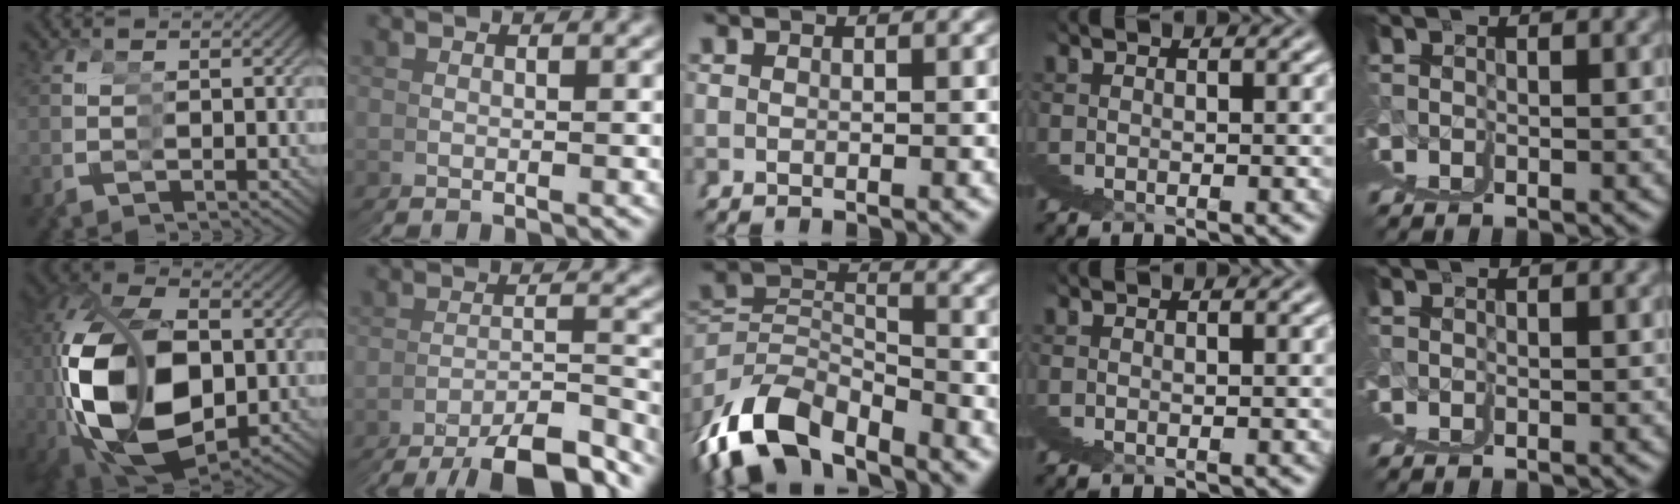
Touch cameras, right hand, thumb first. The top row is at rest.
{"thumb": {"total": 18.9, "force": [-3.2, 12.1, 14.1], "torque": [-0.313, -0.052, -0.017]}, "index": {"total": 7.7, "force": [-7.2, 0.4, 2.6], "torque": [-0.026, -0.004, -0.107]}, "middle": {"total": 8.7, "force": [-4.7, 5.2, 5.2], "torque": [-0.105, -0.038, -0.066]}}